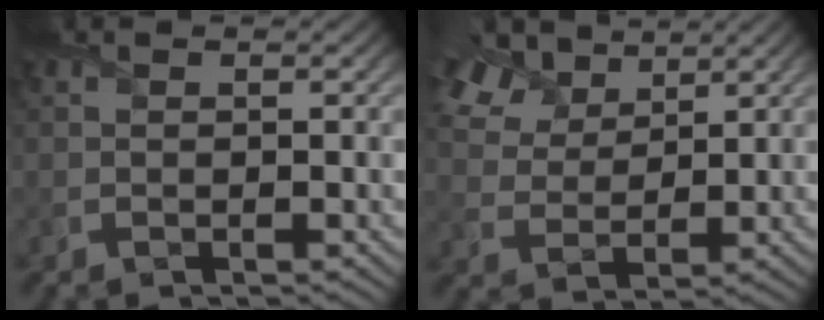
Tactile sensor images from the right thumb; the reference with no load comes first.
{"total": 8.8, "force": [6.0, 4.5, 4.6], "torque": [-0.125, 0.021, 0.111]}